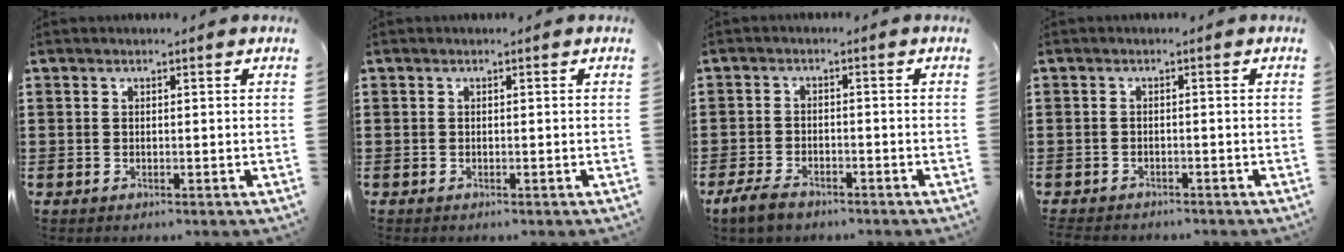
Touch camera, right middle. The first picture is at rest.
{"total": 0.0}
{"total": 3.3, "force": [-2.6, 1.4, 1.5], "torque": [-0.041, 0.003, -0.055]}
{"total": 0.8, "force": [-0.8, 0.1, -0.2], "torque": [0.001, -0.001, -0.018]}